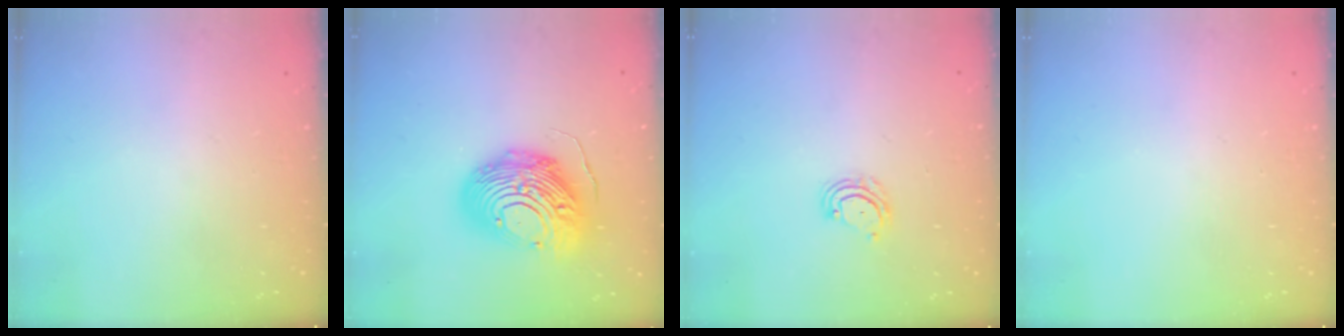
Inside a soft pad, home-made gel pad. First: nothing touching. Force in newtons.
{"total": 18.1, "press": 18.0, "slide": 1.6}
{"total": 5.6, "press": 5.5, "slide": 0.5}
{"total": 0.0}